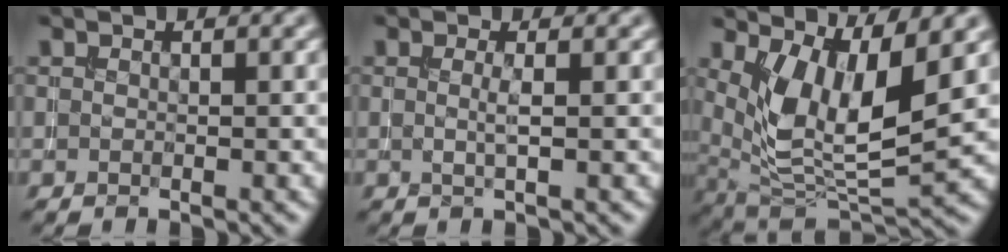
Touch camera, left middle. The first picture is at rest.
{"total": 1.3, "force": [0.0, 0.2, 1.3], "torque": [-0.025, -0.002, -0.003]}
{"total": 8.2, "force": [2.7, 3.4, 7.0], "torque": [-0.140, -0.021, 0.054]}